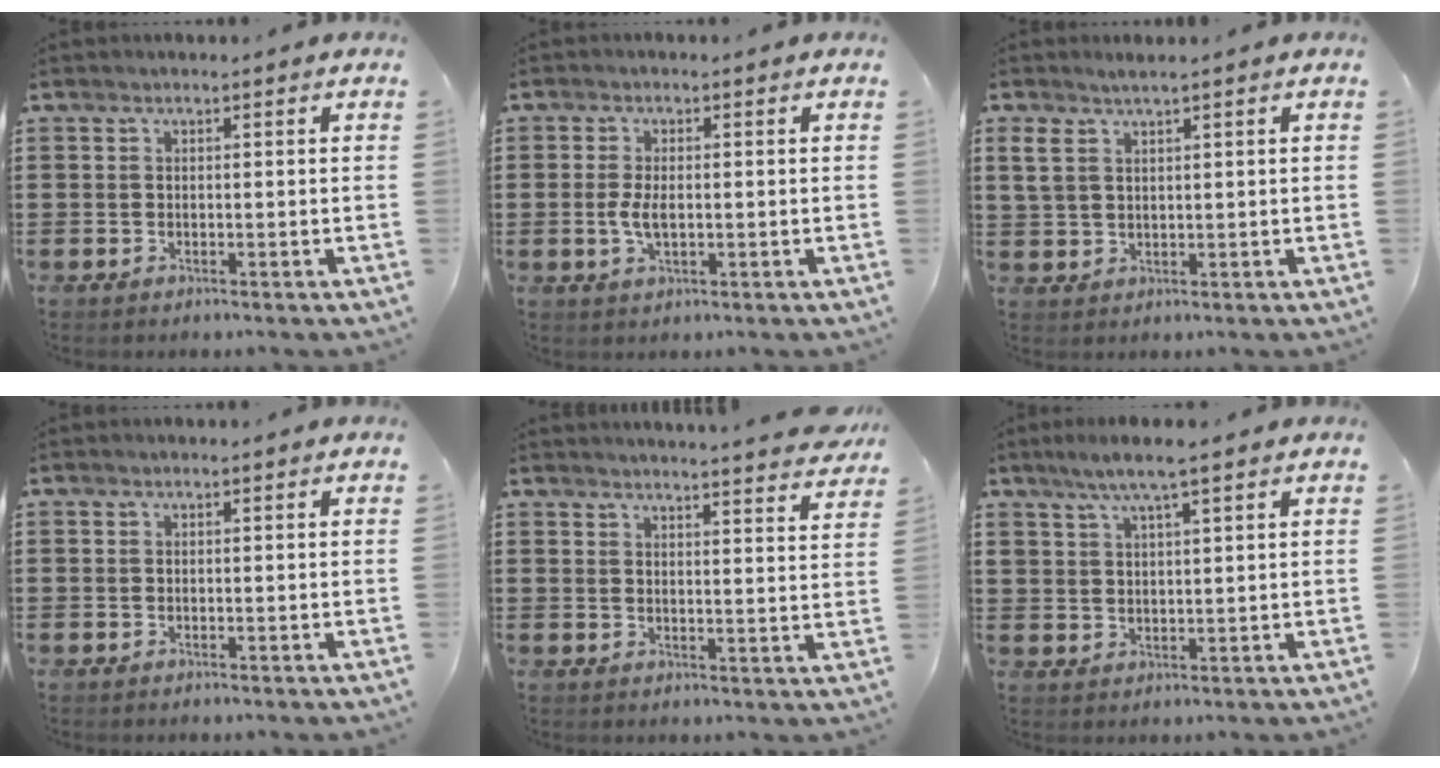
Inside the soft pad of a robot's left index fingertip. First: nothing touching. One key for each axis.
{"total": 3.6, "fx": -0.2, "fy": 1.6, "fz": 3.3, "tx": -0.077, "ty": -0.003, "tz": -0.009}
{"total": 2.7, "fx": 1.6, "fy": 1.0, "fz": 1.9, "tx": -0.042, "ty": 0.004, "tz": 0.030}
{"total": 0.0}
{"total": 4.0, "fx": 3.8, "fy": -0.7, "fz": 0.8, "tx": -0.022, "ty": -0.027, "tz": 0.066}
{"total": 4.7, "fx": 3.3, "fy": 0.7, "fz": 3.2, "tx": -0.068, "ty": 0.001, "tz": 0.058}